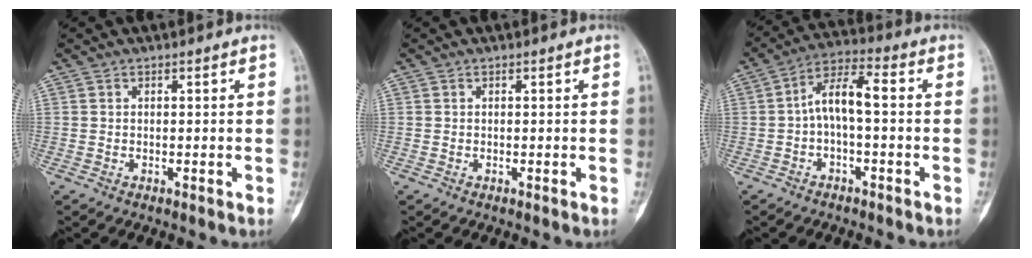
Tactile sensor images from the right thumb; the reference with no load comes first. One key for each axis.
{"total": 0.0}
{"total": 7.6, "fx": -0.6, "fy": 2.9, "fz": 7.0, "tx": -0.128, "ty": 0.042, "tz": -0.019}